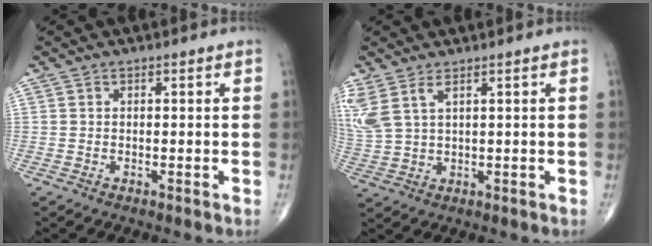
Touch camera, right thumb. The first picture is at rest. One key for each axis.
{"total": 7.4, "fx": 3.7, "fy": 3.1, "fz": 5.5, "tx": -0.148, "ty": -0.002, "tz": 0.089}